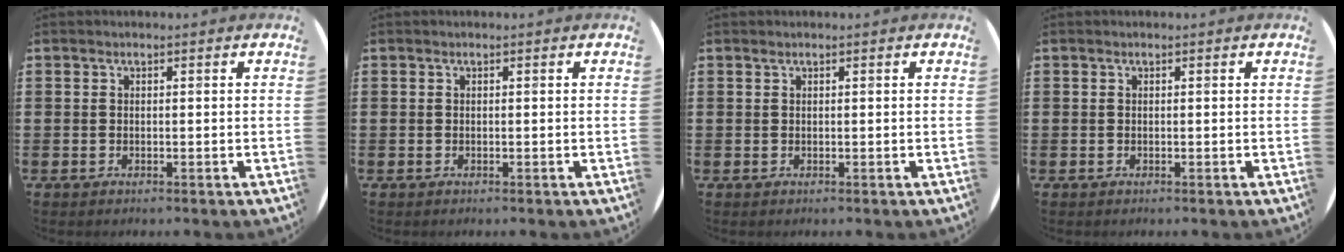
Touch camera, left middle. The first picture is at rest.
{"total": 0.0}
{"total": 0.0}
{"total": 0.0}